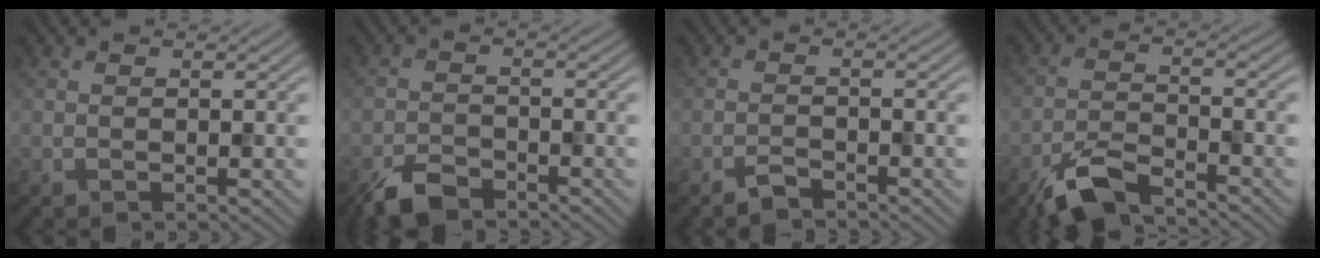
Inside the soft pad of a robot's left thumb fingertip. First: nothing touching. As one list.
[{"total": 4.5, "force": [-3.7, 1.8, 2.0], "torque": [-0.035, -0.005, -0.077]}, {"total": 1.6, "force": [-1.5, 0.2, 0.6], "torque": [-0.010, 0.002, -0.033]}, {"total": 6.0, "force": [-4.7, 1.5, 3.4], "torque": [-0.070, -0.004, -0.101]}]